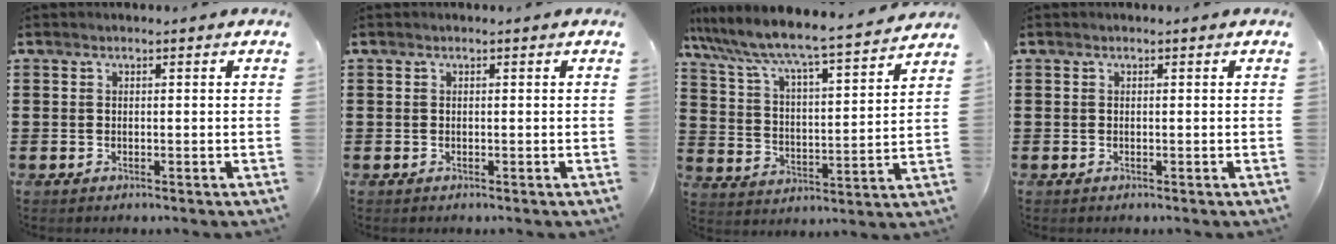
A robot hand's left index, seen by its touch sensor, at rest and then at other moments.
{"total": 0.0}
{"total": 6.1, "force": [5.8, -0.1, 2.1], "torque": [-0.070, -0.052, 0.088]}
{"total": 0.0}